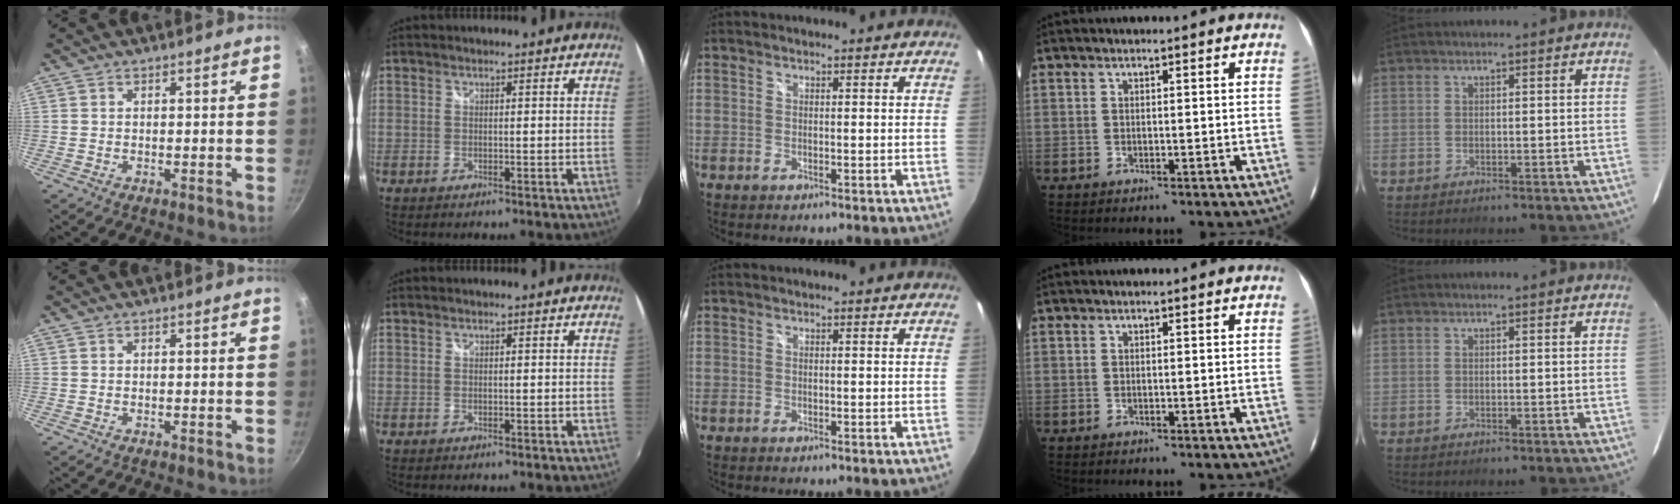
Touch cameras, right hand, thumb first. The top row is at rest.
{}